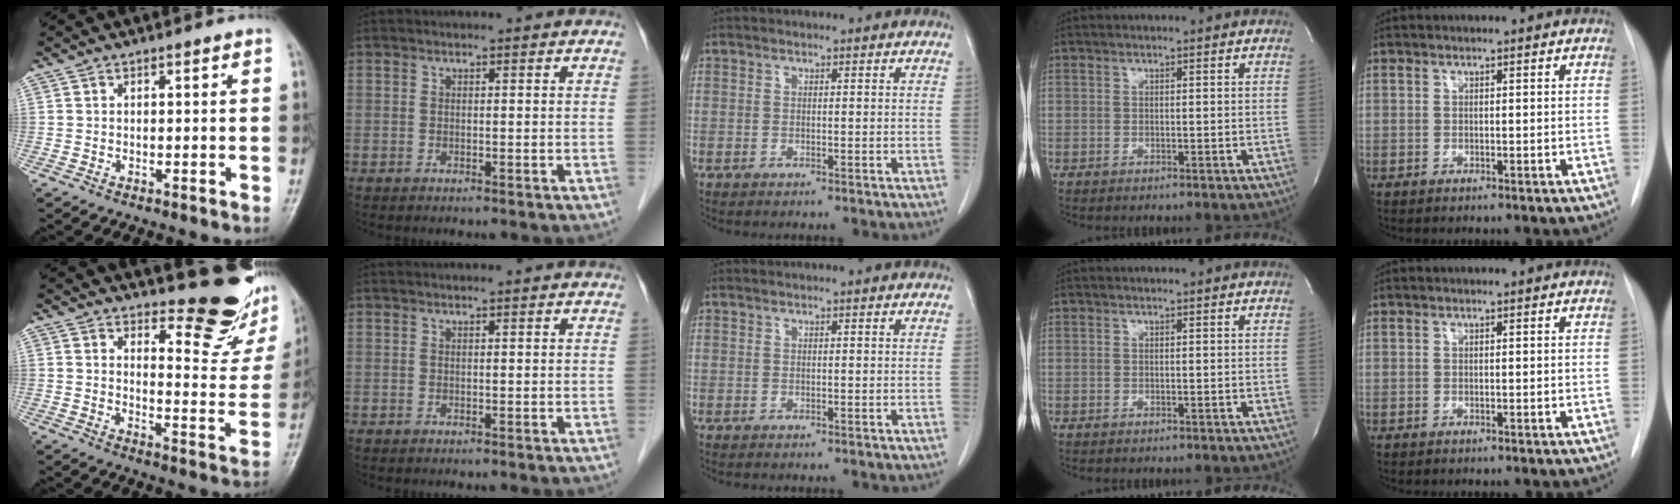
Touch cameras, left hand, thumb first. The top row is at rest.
{"thumb": {"total": 13.9, "force": [11.9, 4.3, 5.8], "torque": [-0.035, -0.118, 0.141]}, "index": {"total": 1.0, "force": [0.9, -0.1, 0.4], "torque": [-0.011, 0.007, 0.017]}}